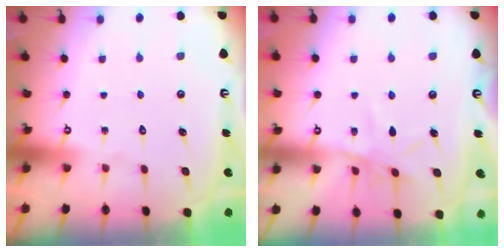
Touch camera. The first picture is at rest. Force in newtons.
{"total": 7.7, "press": 7.7, "slide": 0.7}